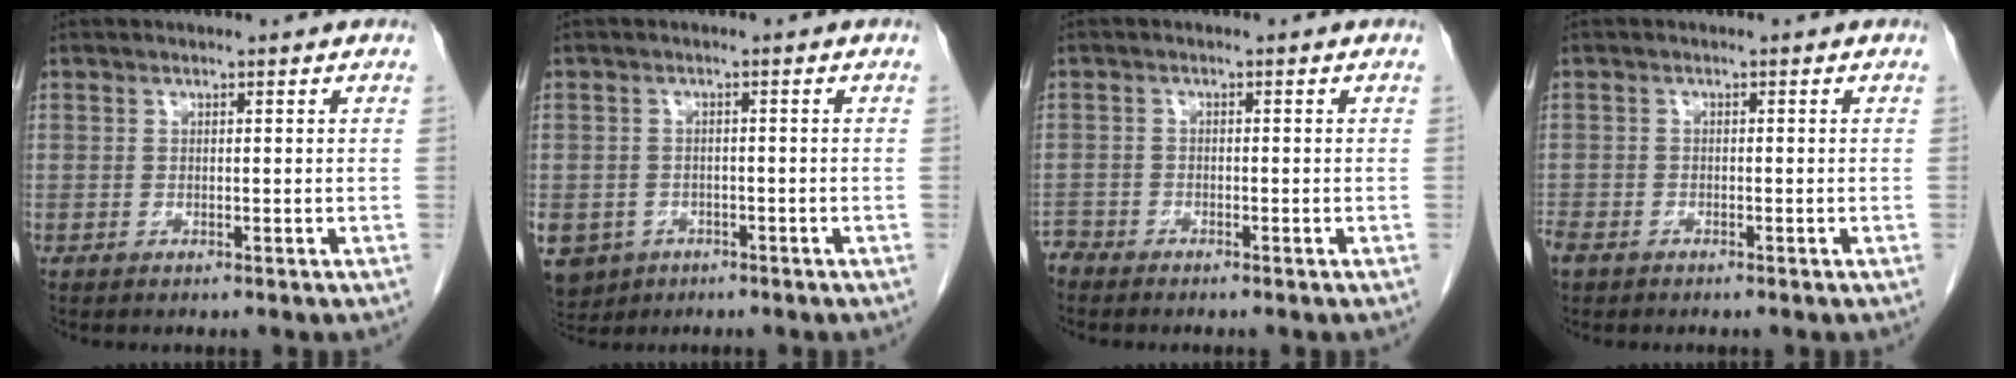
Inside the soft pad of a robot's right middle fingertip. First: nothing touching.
{"total": 8.6, "force": [-4.3, 6.9, 2.6], "torque": [-0.075, 0.000, -0.061]}
{"total": 2.0, "force": [-2.0, 0.5, -0.2], "torque": [0.002, -0.004, -0.039]}
{"total": 2.8, "force": [-2.1, 1.5, 1.1], "torque": [-0.031, -0.004, -0.039]}